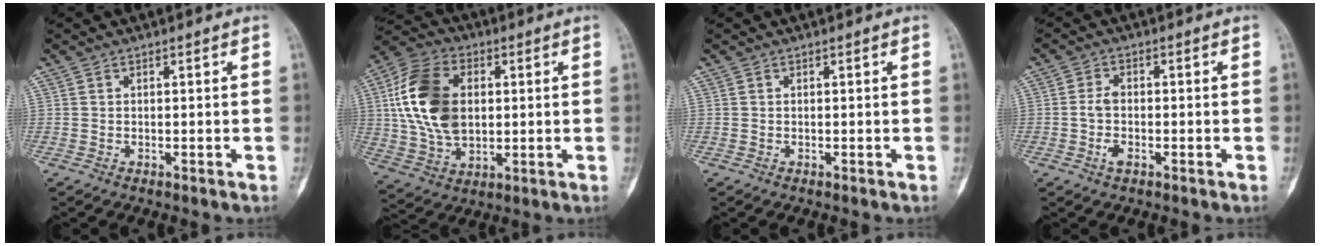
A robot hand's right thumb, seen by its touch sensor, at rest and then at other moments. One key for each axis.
{"total": 16.6, "fx": 2.6, "fy": 10.9, "fz": 12.3, "tx": -0.227, "ty": 0.006, "tz": 0.048}
{"total": 0.0}
{"total": 3.5, "fx": -1.1, "fy": 2.0, "fz": 2.6, "tx": -0.050, "ty": 0.012, "tz": -0.025}